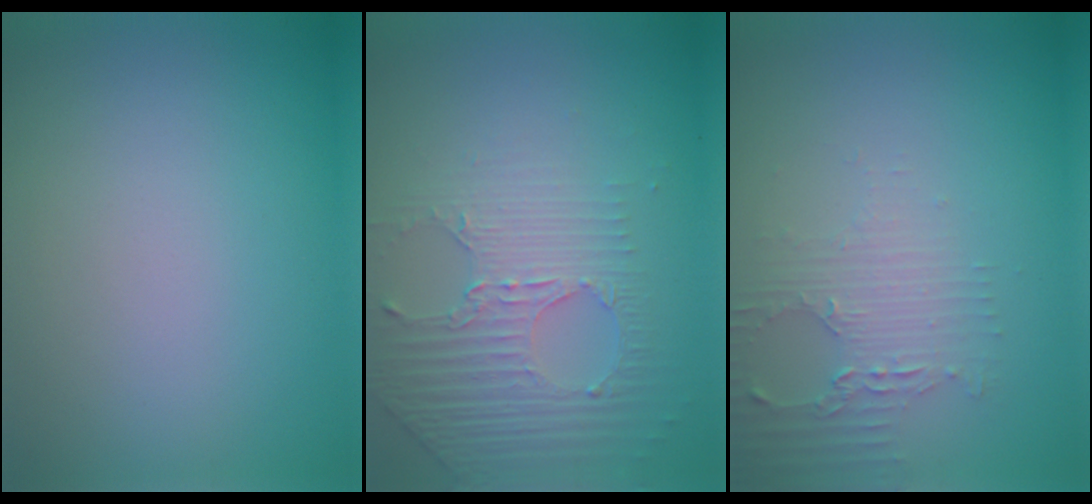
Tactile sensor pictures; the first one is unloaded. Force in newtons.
{"total": 4.6, "press": 3.0, "slide": 3.4}
{"total": 2.4, "press": 2.3, "slide": 0.9}